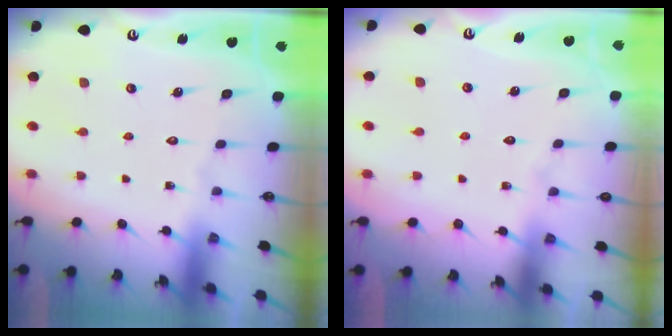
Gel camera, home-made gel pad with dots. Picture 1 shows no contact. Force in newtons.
{"total": 3.8, "press": 3.8, "slide": 0.3}